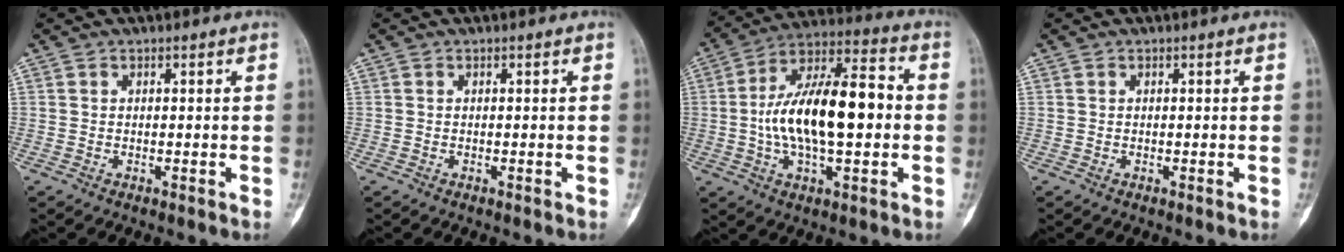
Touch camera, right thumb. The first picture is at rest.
{"total": 0.0}
{"total": 20.0, "force": [-0.6, 8.7, 18.0], "torque": [-0.309, 0.034, -0.013]}
{"total": 0.0}